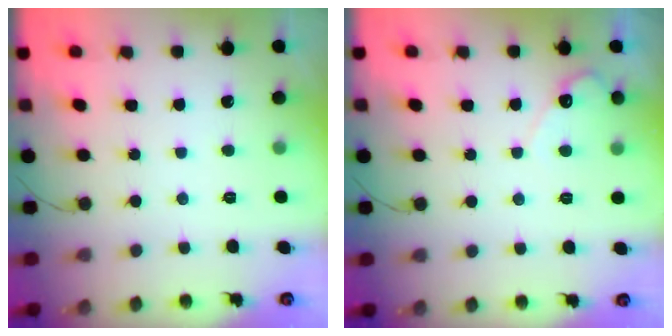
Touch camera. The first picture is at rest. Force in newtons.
{"total": 4.2, "press": 4.2, "slide": 0.3}